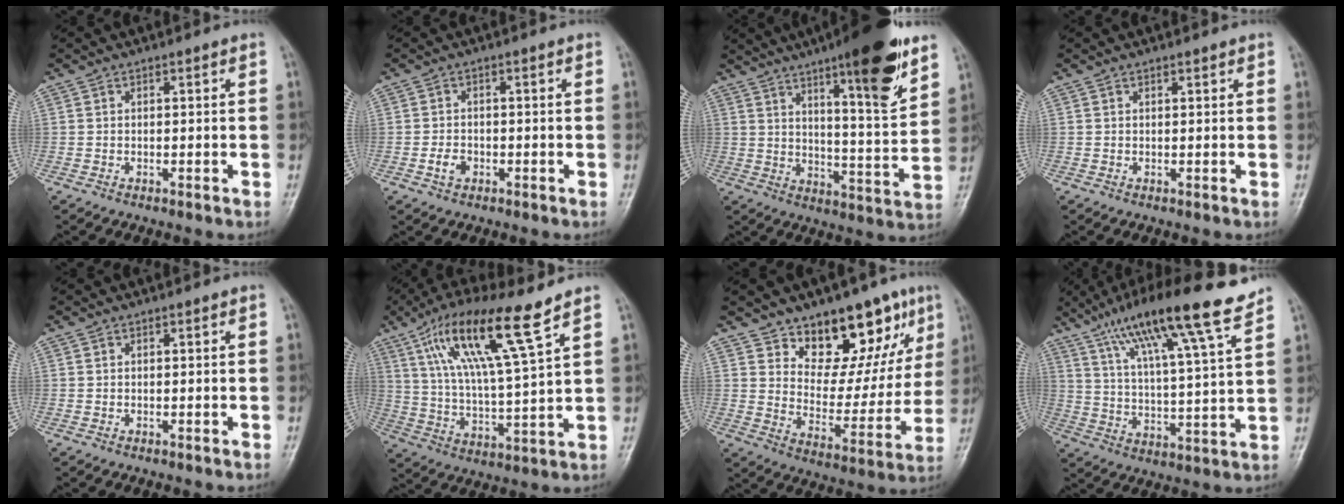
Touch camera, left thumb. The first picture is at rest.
{"total": 2.6, "force": [-1.0, 1.9, 1.4], "torque": [-0.021, 0.006, -0.019]}
{"total": 18.4, "force": [11.0, 3.3, 14.4], "torque": [-0.187, -0.063, 0.167]}
{"total": 0.6, "force": [0.5, 0.2, 0.2], "torque": [-0.007, -0.003, 0.006]}
{"total": 0.0}
{"total": 16.5, "force": [9.3, 2.0, 13.4], "torque": [-0.250, -0.030, 0.176]}
{"total": 17.4, "force": [10.8, 9.0, 10.3], "torque": [-0.069, -0.065, 0.168]}
{"total": 18.4, "force": [12.7, 1.5, 13.3], "torque": [-0.213, -0.043, 0.210]}